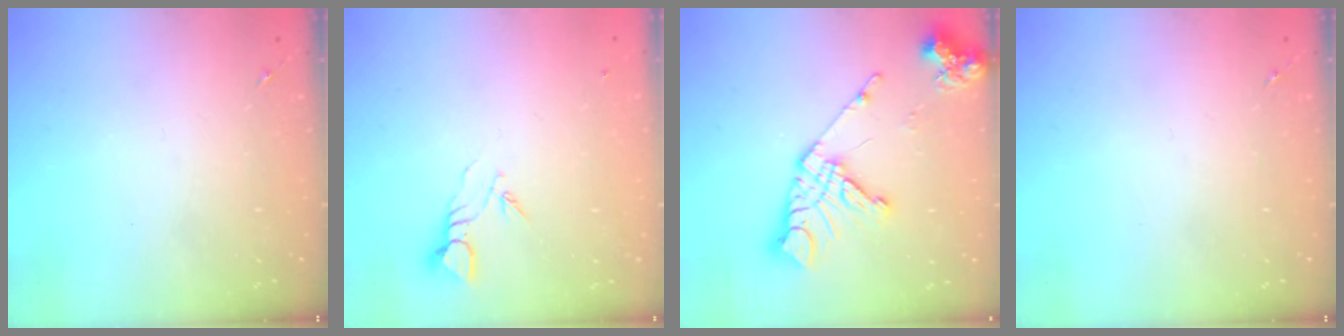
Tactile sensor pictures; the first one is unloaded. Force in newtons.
{"total": 3.9, "press": 3.9, "slide": 0.2}
{"total": 16.8, "press": 16.7, "slide": 2.2}
{"total": 0.0}